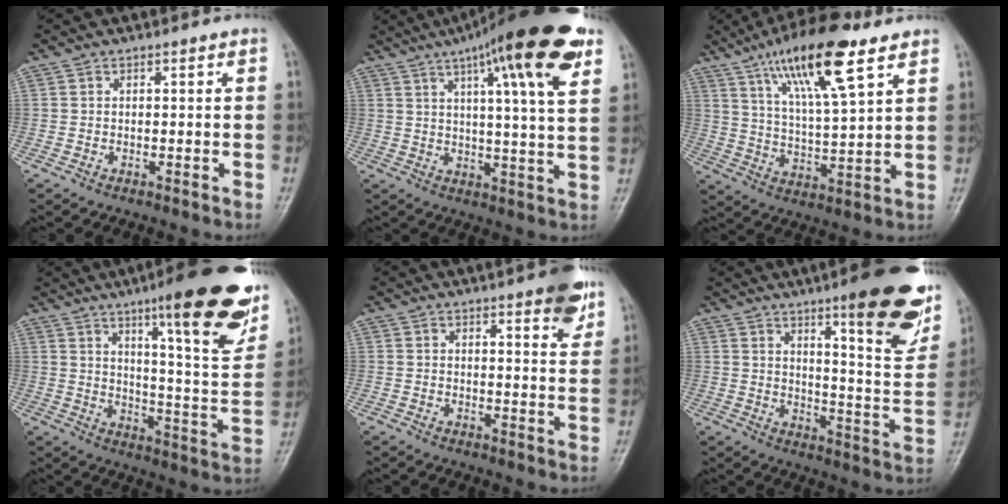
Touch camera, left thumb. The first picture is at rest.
{"total": 20.2, "force": [11.0, 3.2, 16.6], "torque": [-0.233, -0.023, 0.153]}
{"total": 16.7, "force": [9.6, 4.0, 13.1], "torque": [-0.215, -0.032, 0.172]}
{"total": 23.3, "force": [13.3, 4.5, 18.6], "torque": [-0.221, -0.054, 0.192]}
{"total": 6.9, "force": [4.3, 1.7, 5.1], "torque": [-0.051, -0.022, 0.052]}
{"total": 20.4, "force": [11.7, 4.2, 16.1], "torque": [-0.171, -0.061, 0.164]}